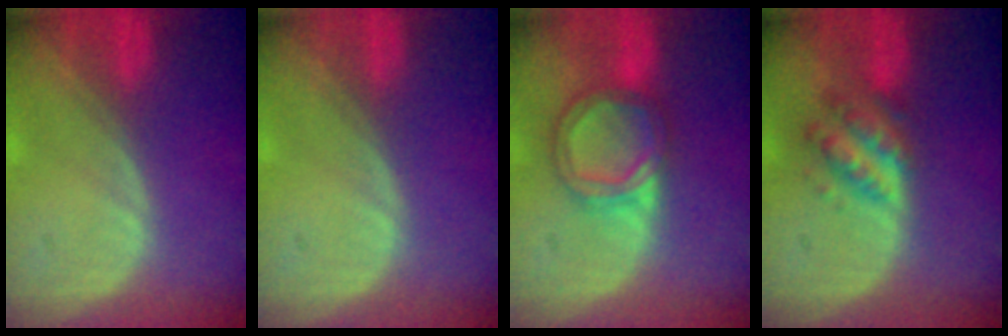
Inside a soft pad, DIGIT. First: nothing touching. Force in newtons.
{"total": 0.0}
{"total": 6.3, "press": 5.8, "slide": 2.3}
{"total": 5.3, "press": 5.3, "slide": 0.2}